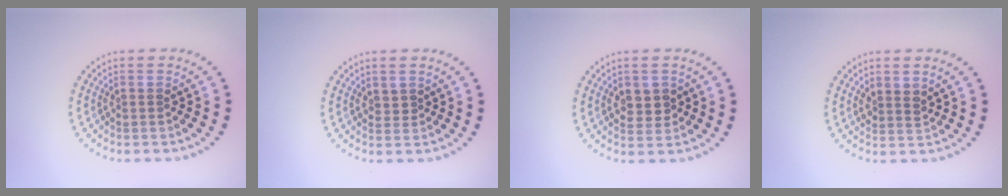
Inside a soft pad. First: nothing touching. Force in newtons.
{"total": 0.6, "press": 0.3, "slide": 0.5}
{"total": 2.4, "press": 2.3, "slide": 0.7}
{"total": 1.4, "press": 1.2, "slide": 0.7}